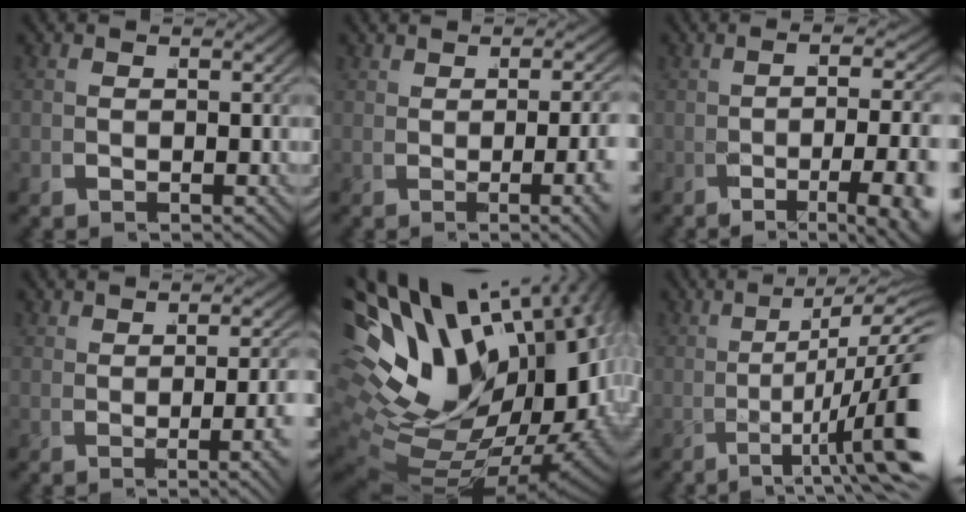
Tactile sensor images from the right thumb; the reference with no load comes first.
{"total": 2.5, "force": [-0.3, 0.2, 2.4], "torque": [-0.038, -0.005, 0.000]}
{"total": 5.9, "force": [-2.2, 0.8, 5.4], "torque": [-0.090, 0.004, -0.032]}
{"total": 1.7, "force": [0.1, -0.2, 1.7], "torque": [-0.022, -0.003, 0.007]}
{"total": 24.0, "force": [0.5, 15.6, 18.2], "torque": [-0.344, -0.028, 0.025]}
{"total": 7.5, "force": [-1.4, 1.7, 7.2], "torque": [-0.130, -0.005, -0.020]}